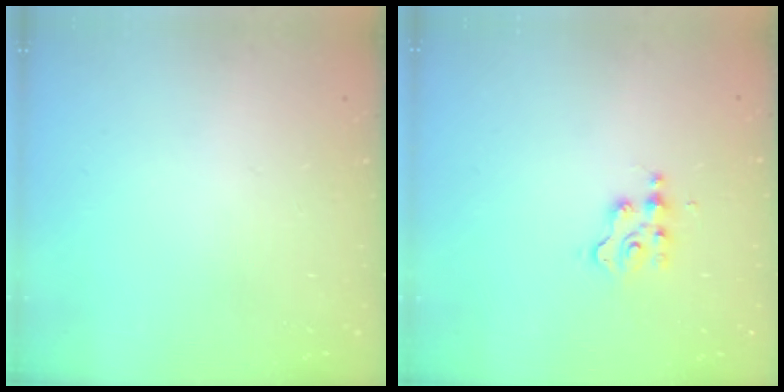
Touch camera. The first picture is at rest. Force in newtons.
{"total": 2.8, "press": 2.8, "slide": 0.3}